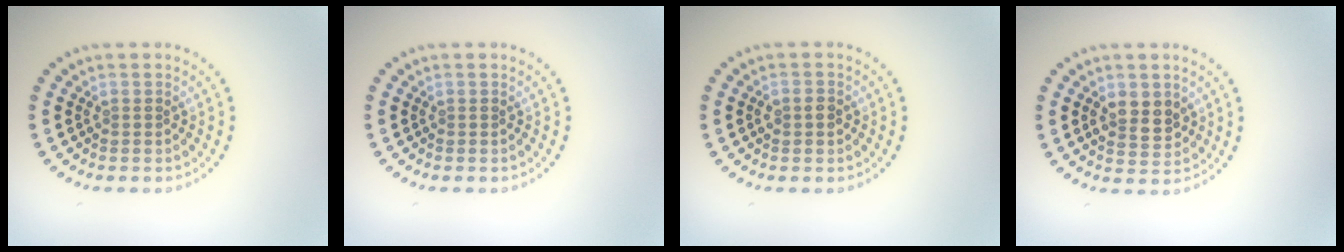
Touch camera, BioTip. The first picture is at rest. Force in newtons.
{"total": 0.0}
{"total": 1.3, "press": 1.3, "slide": 0.3}
{"total": 2.9, "press": 2.8, "slide": 0.5}